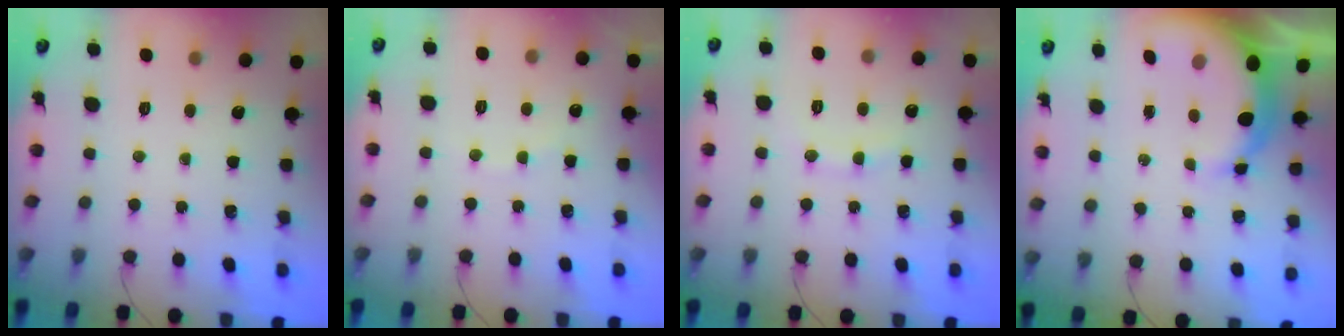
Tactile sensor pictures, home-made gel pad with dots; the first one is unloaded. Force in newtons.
{"total": 5.6, "press": 5.5, "slide": 0.9}
{"total": 6.4, "press": 6.3, "slide": 1.3}
{"total": 8.2, "press": 8.0, "slide": 1.5}